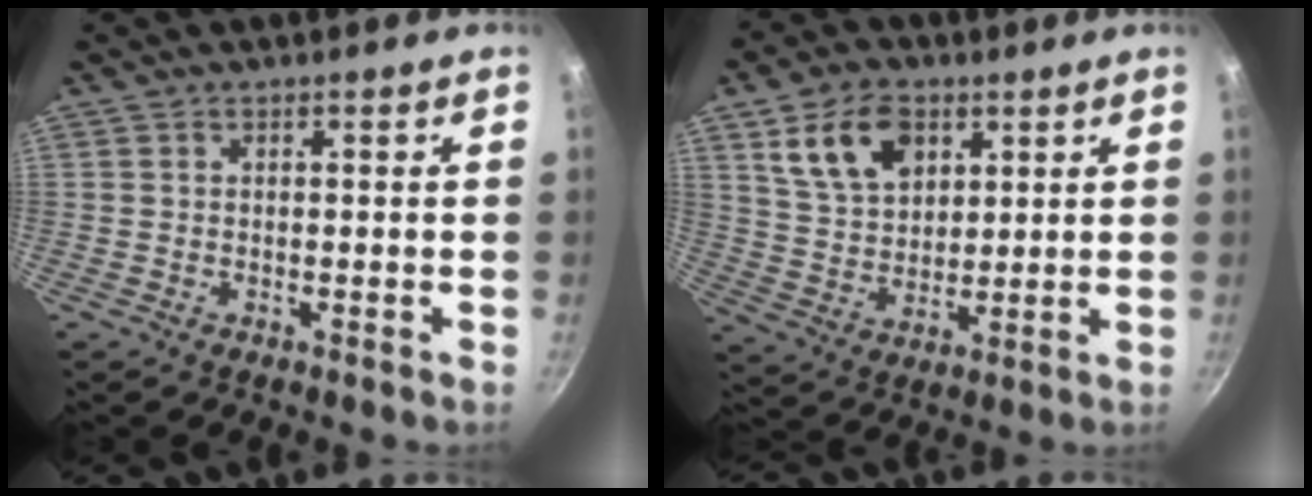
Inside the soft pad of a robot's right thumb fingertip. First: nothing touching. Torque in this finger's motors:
{"motor_torque": [-0.48, 0.67, 0.01, 0.14, 0.06]}